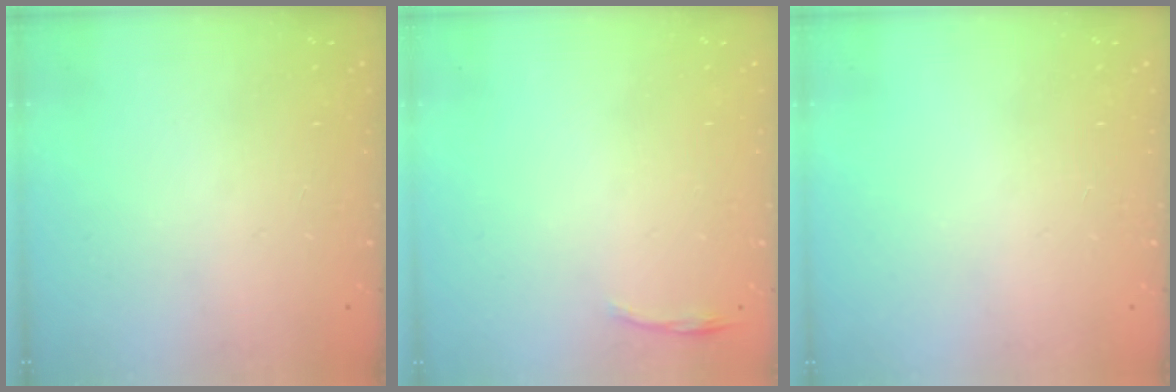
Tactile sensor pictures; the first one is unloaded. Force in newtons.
{"total": 3.6, "press": 3.5, "slide": 0.7}
{"total": 0.0}